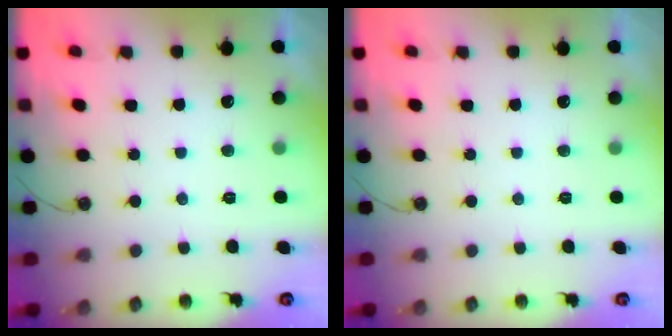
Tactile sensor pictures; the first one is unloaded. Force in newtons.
{"total": 0.0}